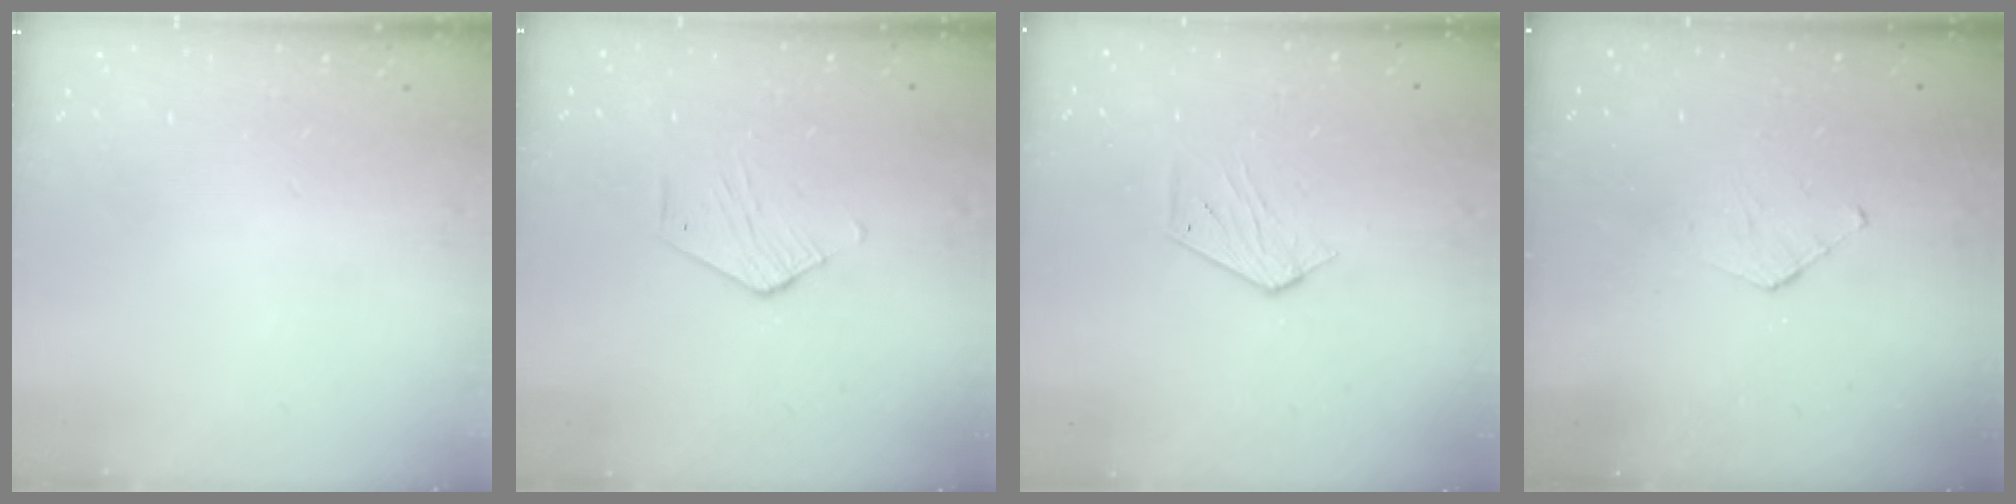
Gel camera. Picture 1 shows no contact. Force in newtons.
{"total": 2.7, "press": 2.7, "slide": 0.3}
{"total": 3.9, "press": 3.9, "slide": 0.2}
{"total": 3.1, "press": 3.0, "slide": 0.3}